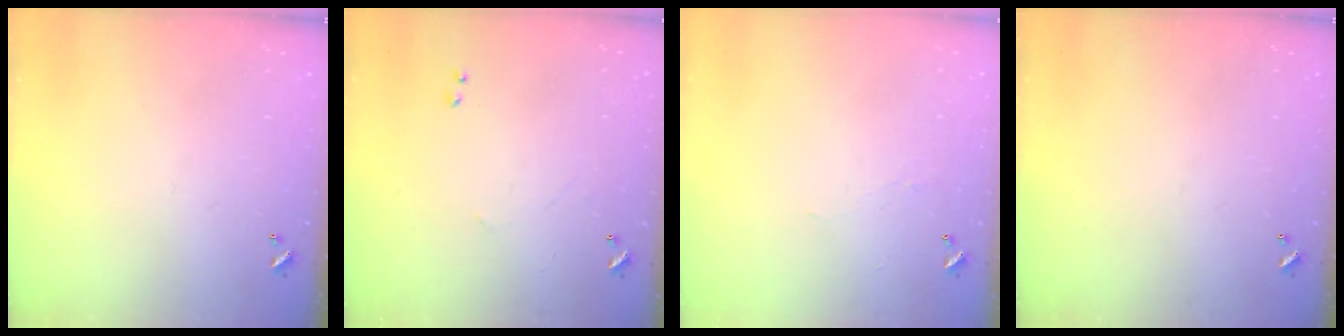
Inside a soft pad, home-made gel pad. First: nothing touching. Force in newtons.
{"total": 2.5, "press": 2.4, "slide": 0.4}
{"total": 0.8, "press": 0.7, "slide": 0.4}
{"total": 0.0}